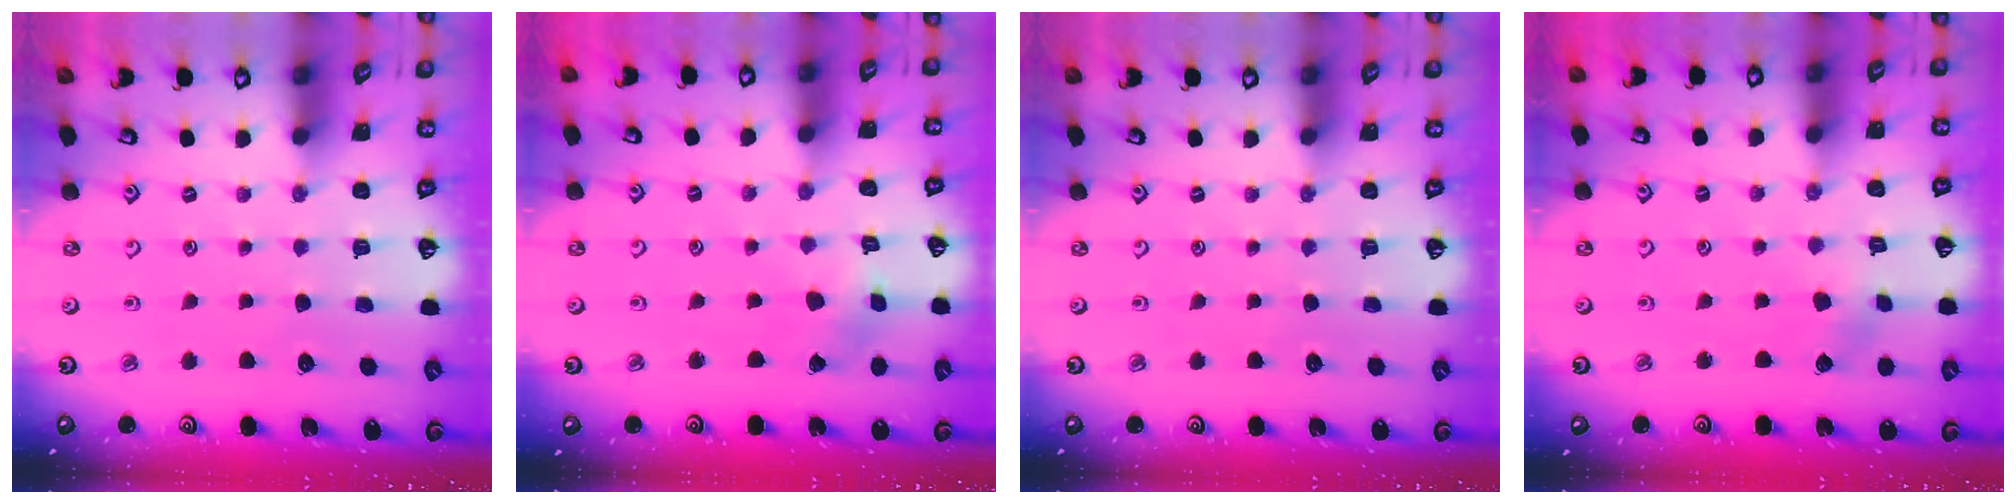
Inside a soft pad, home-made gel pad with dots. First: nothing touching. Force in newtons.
{"total": 1.7, "press": 1.6, "slide": 0.4}
{"total": 0.0}
{"total": 2.3, "press": 2.1, "slide": 0.7}